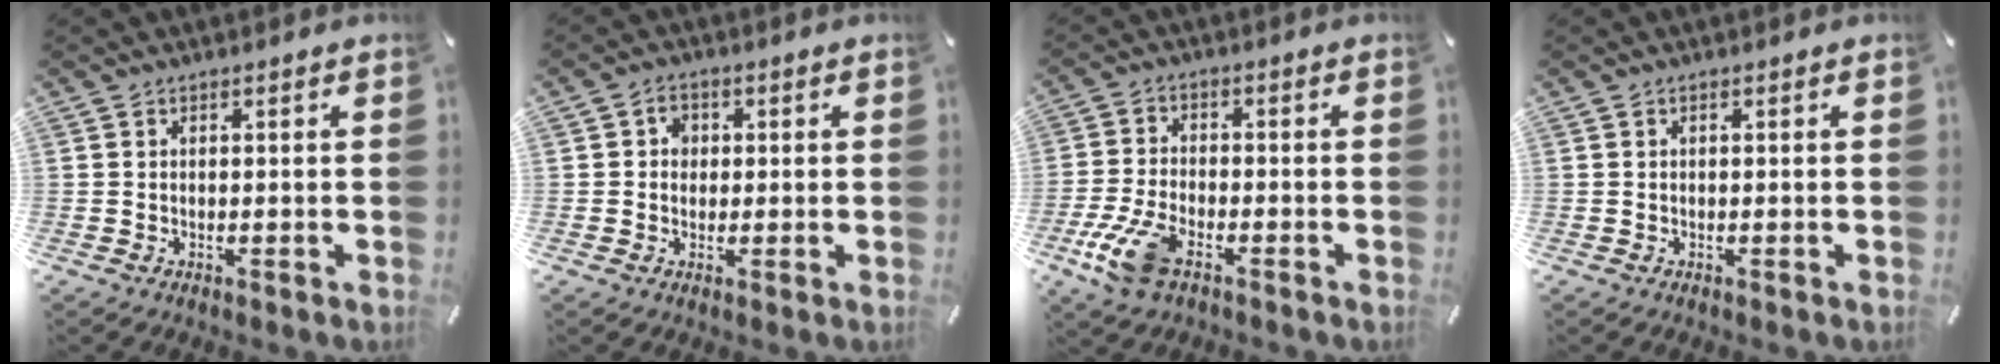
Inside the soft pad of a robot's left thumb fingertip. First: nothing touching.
{"total": 3.1, "force": [0.1, 2.9, 1.3], "torque": [-0.012, 0.003, -0.004]}
{"total": 9.3, "force": [-4.9, 4.4, 6.7], "torque": [-0.157, 0.005, -0.092]}
{"total": 0.0}